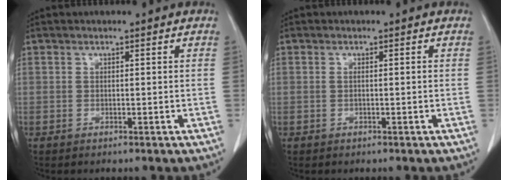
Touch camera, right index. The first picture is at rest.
{"total": 0.8, "force": [-0.1, 0.1, 0.8], "torque": [-0.015, 0.000, 0.000]}